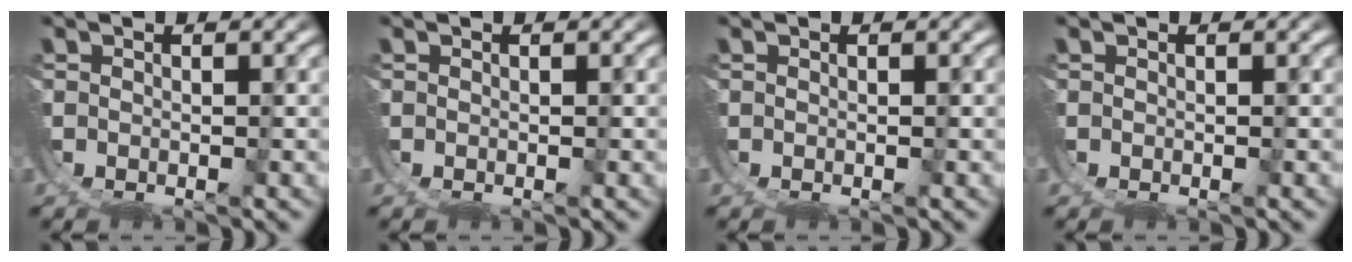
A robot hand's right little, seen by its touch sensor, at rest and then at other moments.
{"total": 0.0}
{"total": 0.0}
{"total": 0.0}